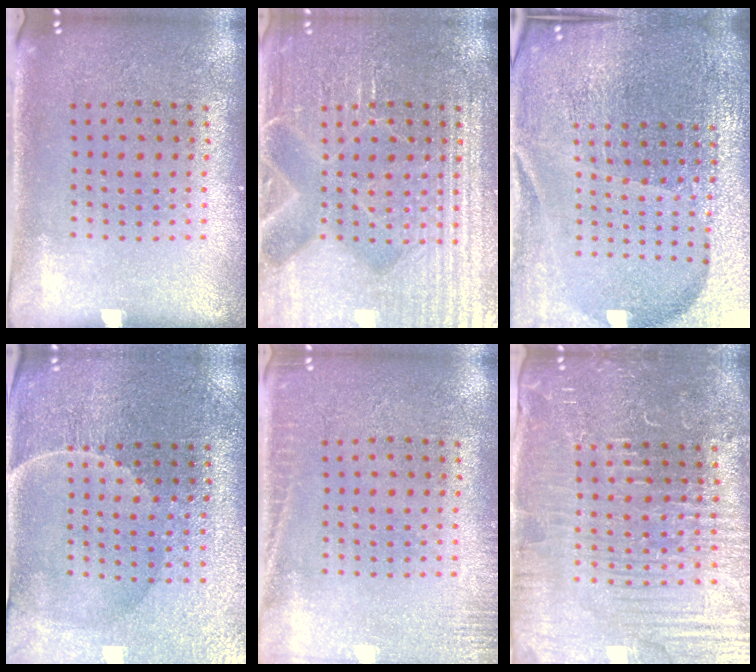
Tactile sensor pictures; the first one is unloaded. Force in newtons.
{"total": 4.4, "press": 4.3, "slide": 0.6}
{"total": 6.9, "press": 5.9, "slide": 3.6}
{"total": 1.5, "press": 1.5, "slide": 0.1}
{"total": 2.0, "press": 2.0, "slide": 0.3}
{"total": 5.2, "press": 4.9, "slide": 1.6}